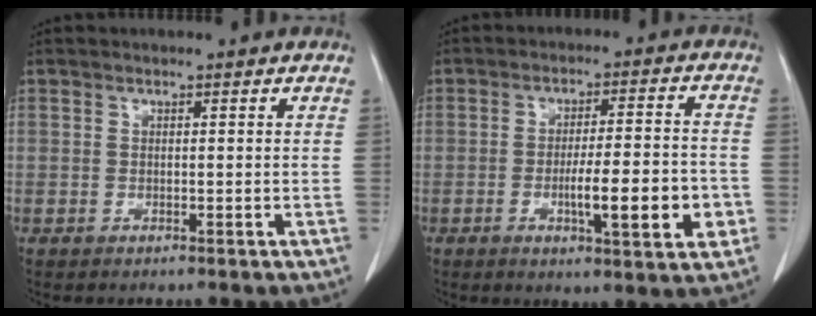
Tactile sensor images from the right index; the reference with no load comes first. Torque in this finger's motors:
{"motor_torque": [1.34, -0.79, 0.68, 0.17]}